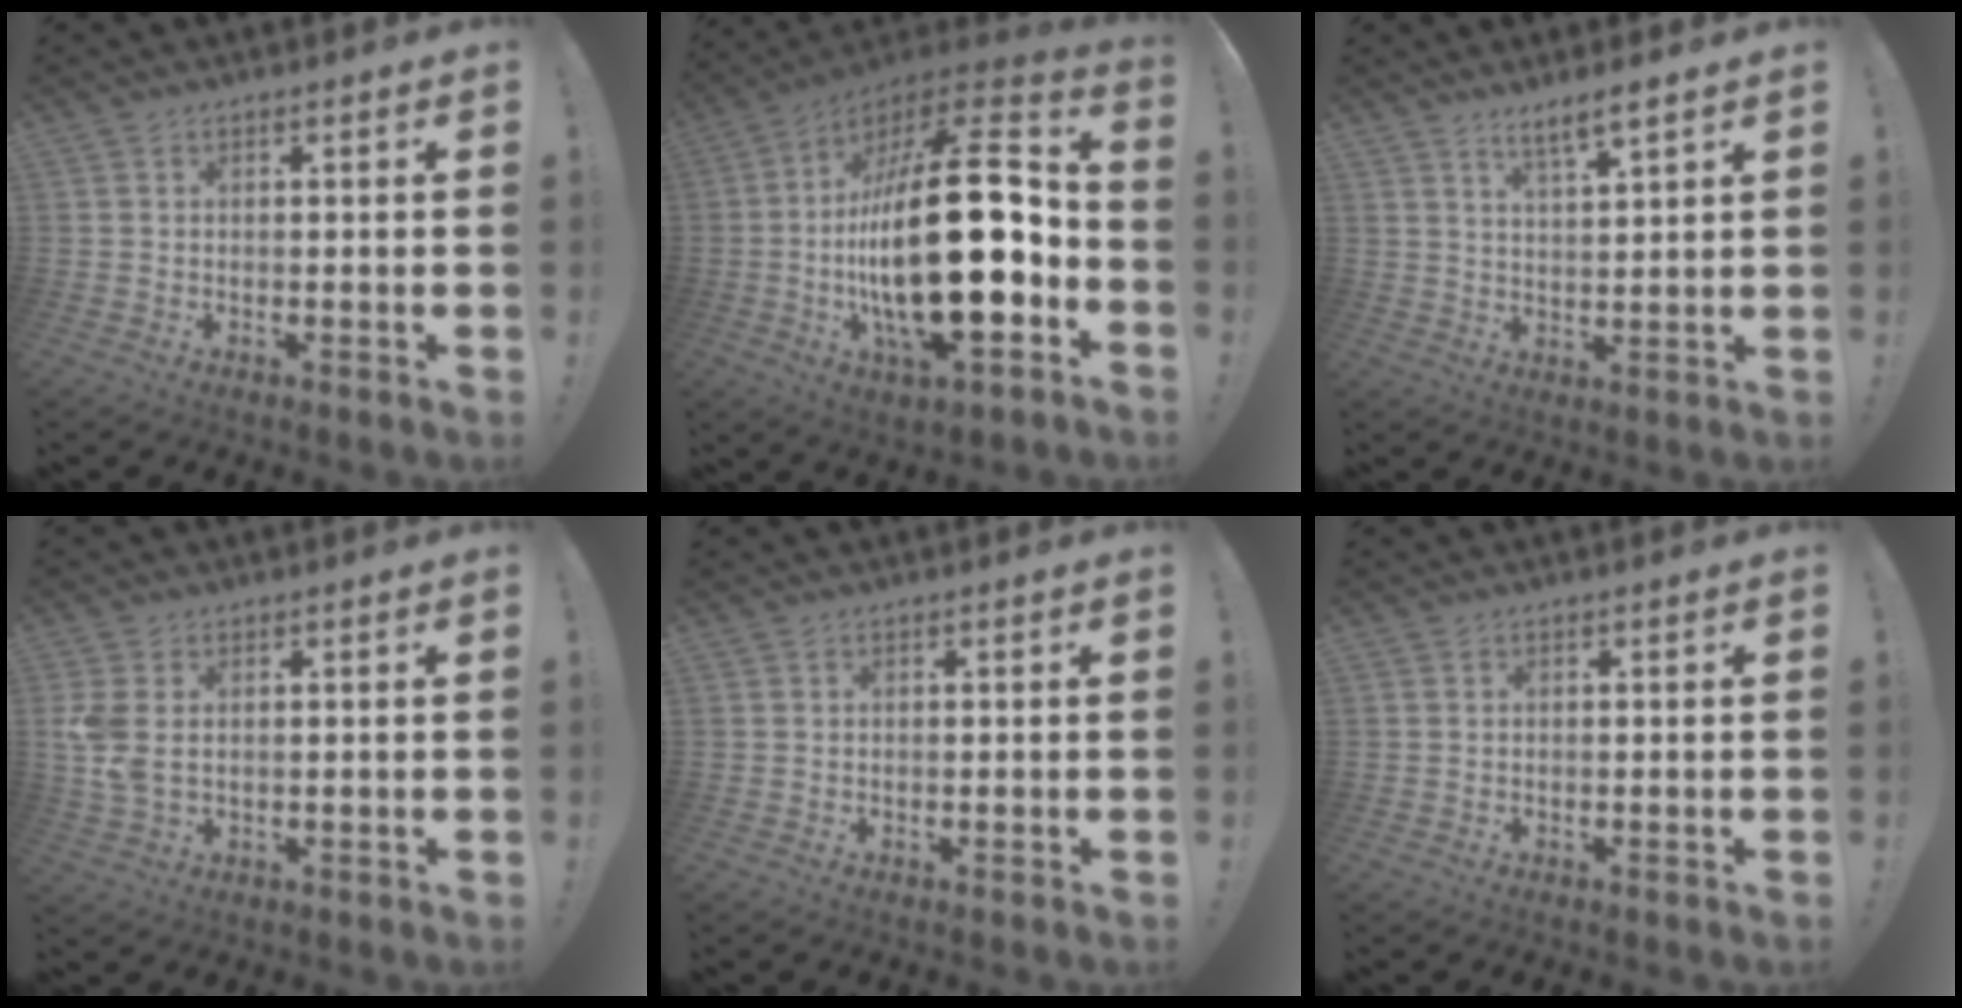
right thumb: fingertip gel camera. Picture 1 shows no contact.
{"total": 31.8, "force": [-3.3, 11.5, 29.5], "torque": [-0.508, 0.006, -0.055]}
{"total": 5.6, "force": [4.5, 0.5, 3.3], "torque": [-0.057, -0.025, 0.075]}
{"total": 5.7, "force": [1.1, 3.5, 4.3], "torque": [-0.092, 0.003, 0.022]}
{"total": 0.0}
{"total": 0.0}